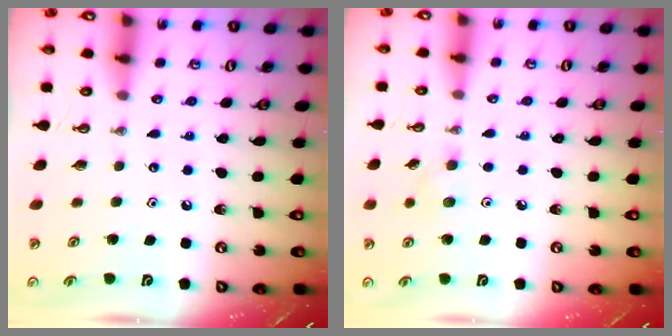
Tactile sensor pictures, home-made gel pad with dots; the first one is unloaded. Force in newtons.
{"total": 5.6, "press": 5.4, "slide": 1.5}